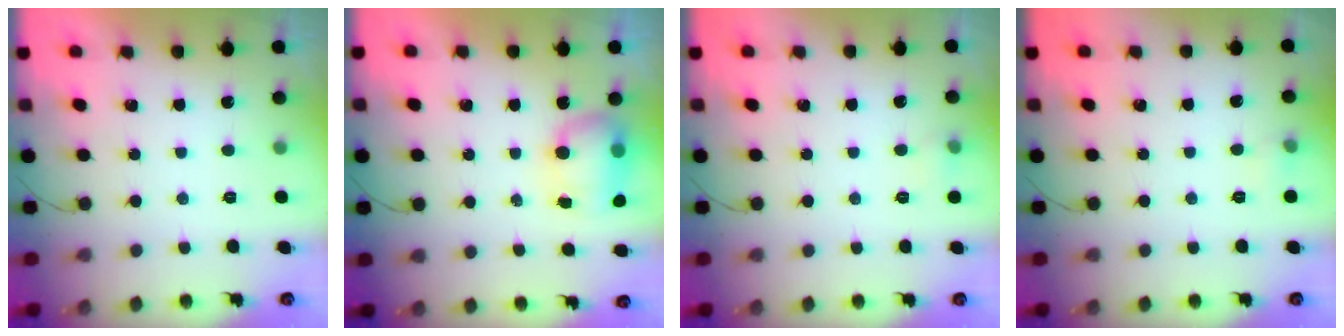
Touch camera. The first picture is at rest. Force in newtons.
{"total": 11.7, "press": 9.1, "slide": 7.4}
{"total": 4.2, "press": 4.1, "slide": 1.0}
{"total": 3.6, "press": 3.4, "slide": 1.1}